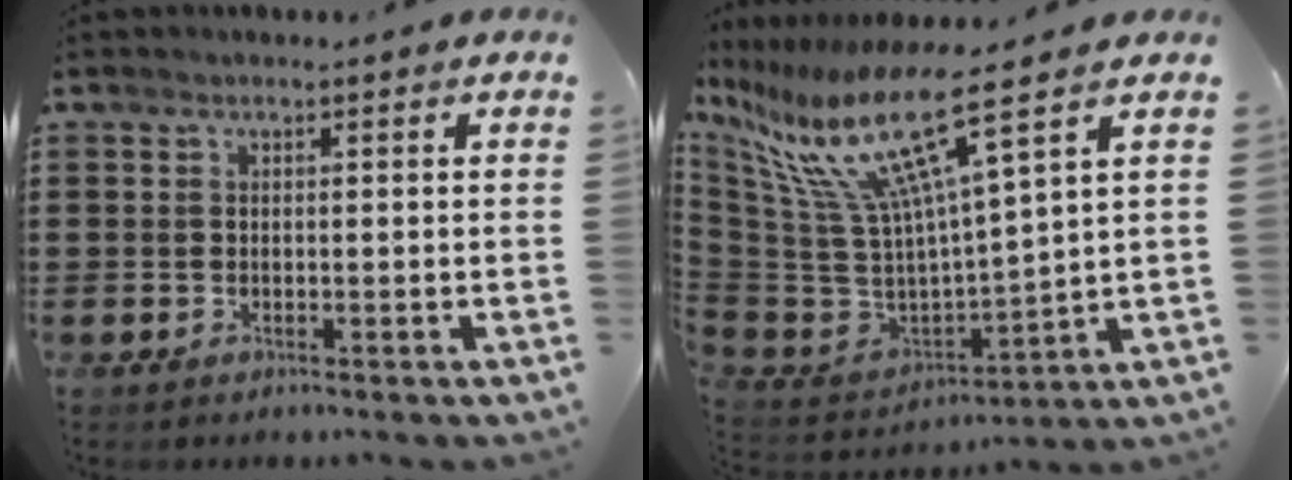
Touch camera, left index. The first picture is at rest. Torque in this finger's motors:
{"motor_torque": [2.14, 0.00, 1.05, 0.21]}